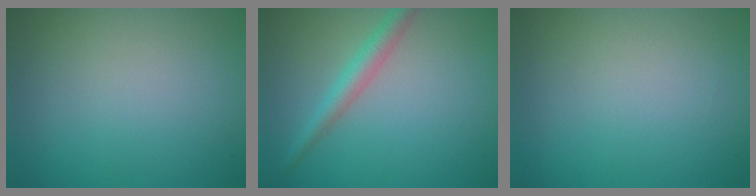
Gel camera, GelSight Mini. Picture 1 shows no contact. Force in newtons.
{"total": 2.6, "press": 2.6, "slide": 0.0}
{"total": 0.0}